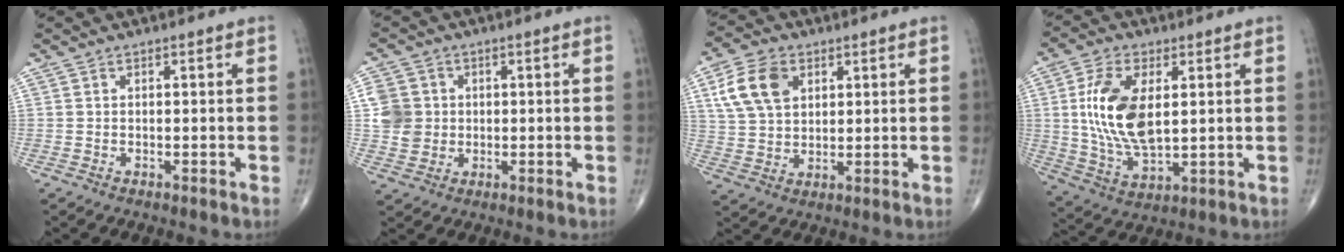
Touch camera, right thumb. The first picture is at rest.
{"total": 7.2, "force": [0.6, 6.7, 2.5], "torque": [-0.028, 0.001, 0.011]}
{"total": 10.5, "force": [3.9, 7.1, 6.7], "torque": [-0.115, -0.003, 0.076]}
{"total": 14.8, "force": [2.4, 7.6, 12.4], "torque": [-0.245, -0.013, 0.052]}